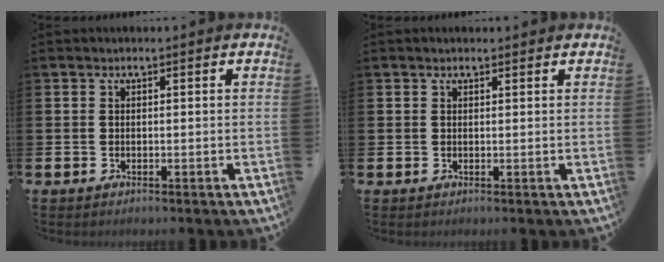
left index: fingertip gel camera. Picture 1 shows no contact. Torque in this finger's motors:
{"motor_torque": [0.77, -1.37, 0.11, 0.04]}